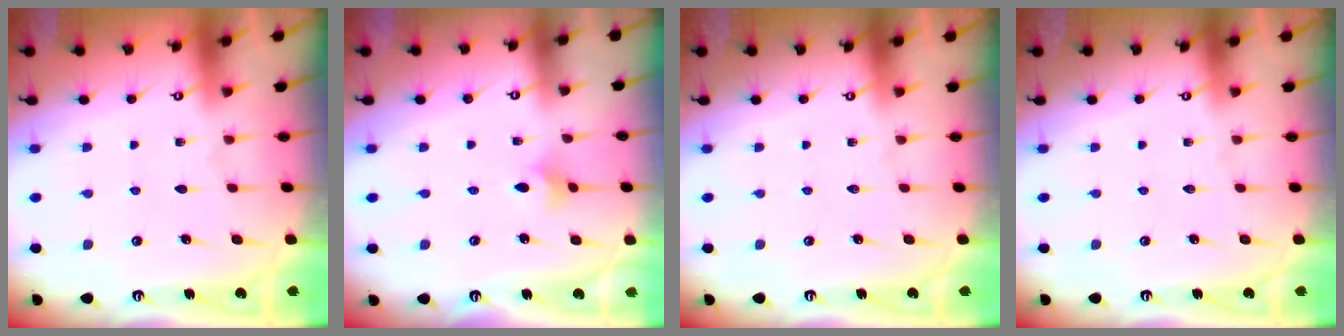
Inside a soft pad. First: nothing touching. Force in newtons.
{"total": 3.4, "press": 3.4, "slide": 0.7}
{"total": 0.0}
{"total": 0.0}